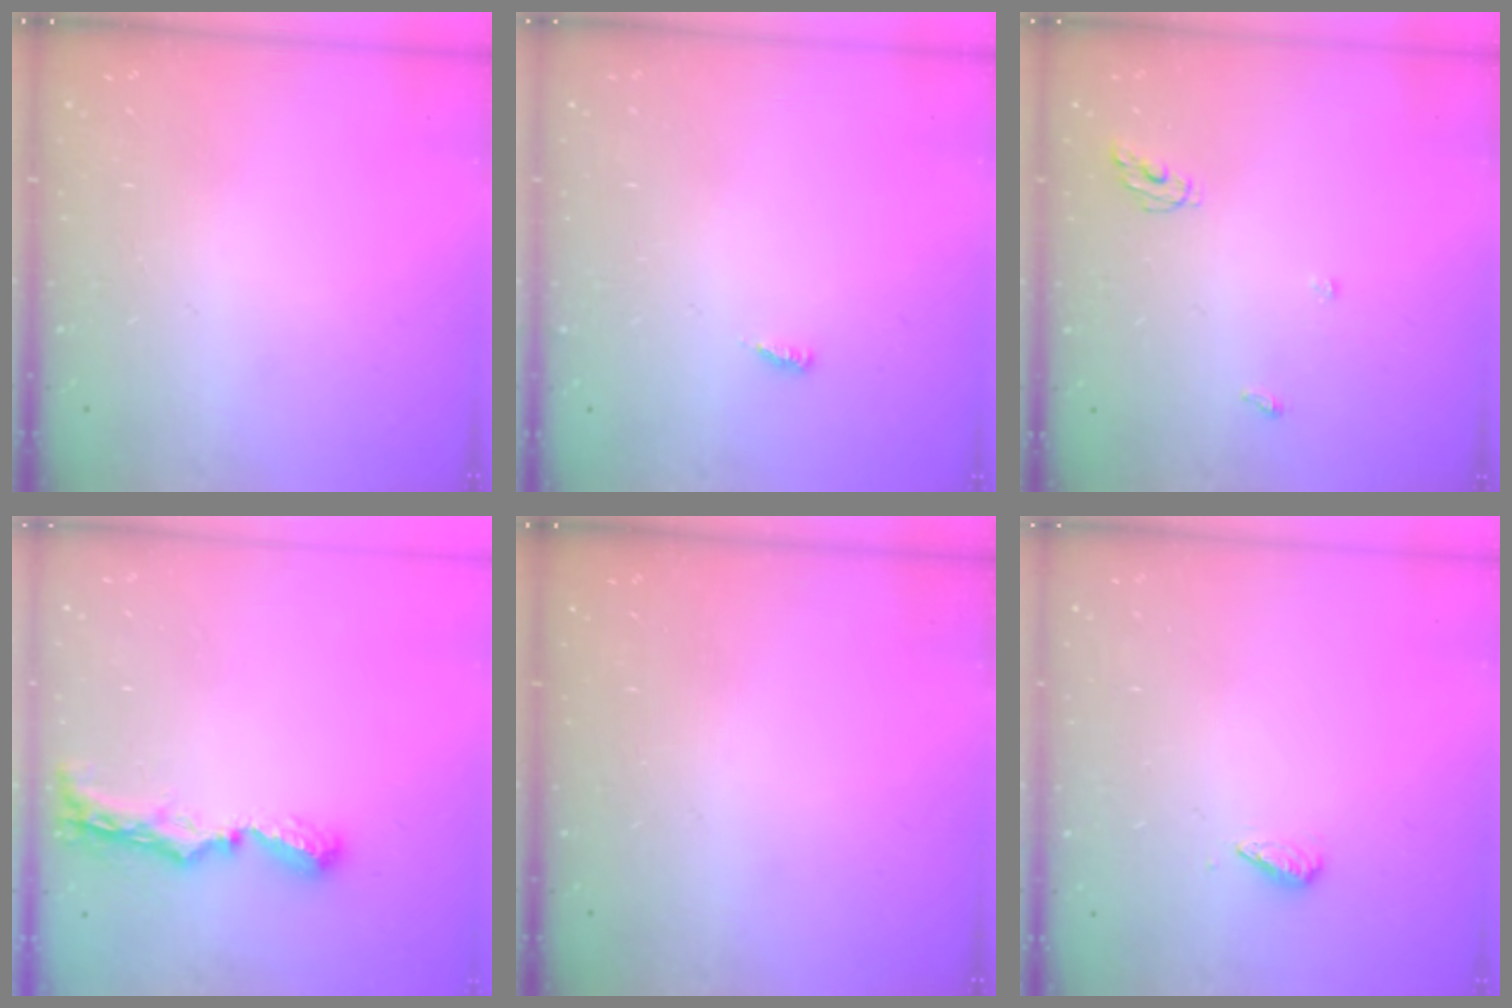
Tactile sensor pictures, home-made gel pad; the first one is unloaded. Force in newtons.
{"total": 2.6, "press": 2.6, "slide": 0.3}
{"total": 4.6, "press": 4.6, "slide": 0.5}
{"total": 8.6, "press": 8.5, "slide": 0.8}
{"total": 0.0}
{"total": 2.7, "press": 2.7, "slide": 0.6}